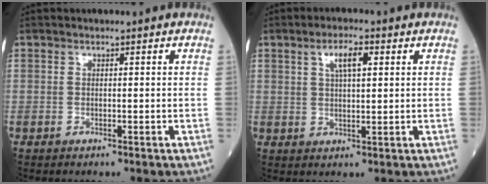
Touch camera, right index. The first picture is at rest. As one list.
[{"total": 4.9, "force": [2.1, 1.4, 4.2], "torque": [-0.082, 0.004, 0.039]}]